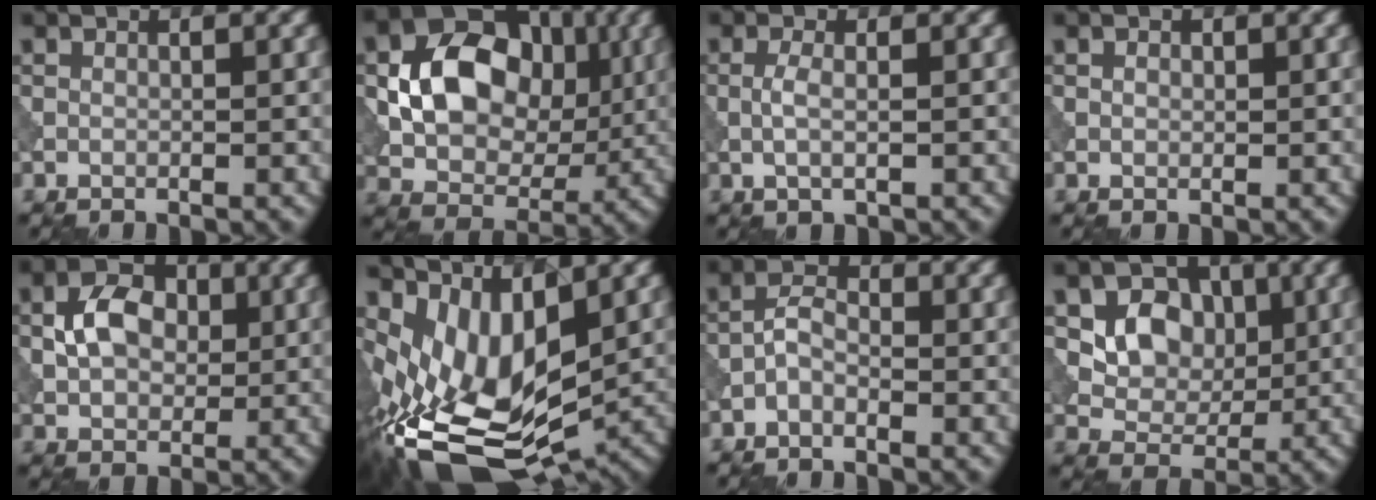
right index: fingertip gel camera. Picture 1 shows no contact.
{"total": 10.8, "force": [1.1, 8.0, 7.1], "torque": [-0.123, 0.000, 0.014]}
{"total": 1.8, "force": [-0.2, 0.5, 1.7], "torque": [-0.038, 0.000, -0.006]}
{"total": 0.6, "force": [0.2, 0.5, 0.3], "torque": [-0.006, 0.000, 0.003]}
{"total": 5.0, "force": [0.6, 3.7, 3.4], "torque": [-0.064, 0.005, 0.007]}
{"total": 12.1, "force": [-0.8, 6.7, 10.0], "torque": [-0.196, -0.029, 0.005]}
{"total": 2.0, "force": [-1.1, 0.9, 1.4], "torque": [-0.026, 0.009, -0.029]}
{"total": 7.6, "force": [2.1, 6.1, 3.9], "torque": [-0.070, 0.005, 0.036]}